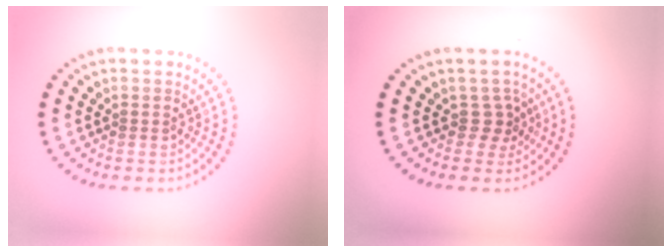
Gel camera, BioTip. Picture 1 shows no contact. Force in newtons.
{"total": 1.7, "press": 1.2, "slide": 1.3}